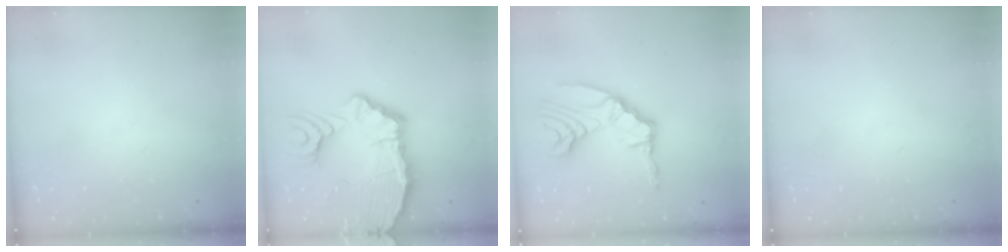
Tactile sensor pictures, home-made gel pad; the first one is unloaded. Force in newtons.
{"total": 15.3, "press": 15.2, "slide": 2.3}
{"total": 13.3, "press": 13.1, "slide": 1.8}
{"total": 0.0}